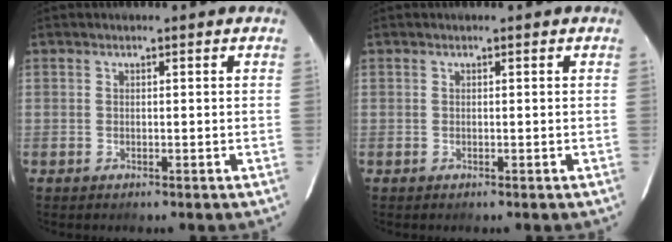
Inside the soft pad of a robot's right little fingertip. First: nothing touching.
{"total": 0.0}